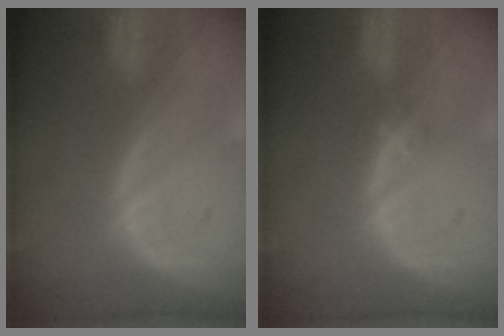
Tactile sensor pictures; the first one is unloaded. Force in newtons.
{"total": 1.2, "press": 1.1, "slide": 0.6}